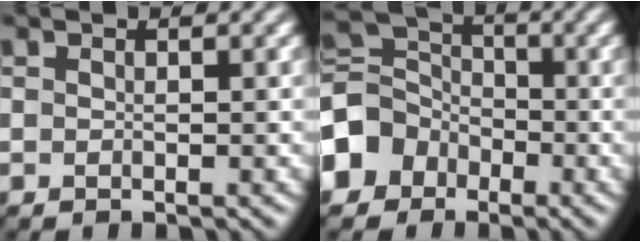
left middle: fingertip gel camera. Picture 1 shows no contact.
{"total": 5.7, "force": [-3.1, 4.6, 1.4], "torque": [-0.028, 0.012, -0.074]}